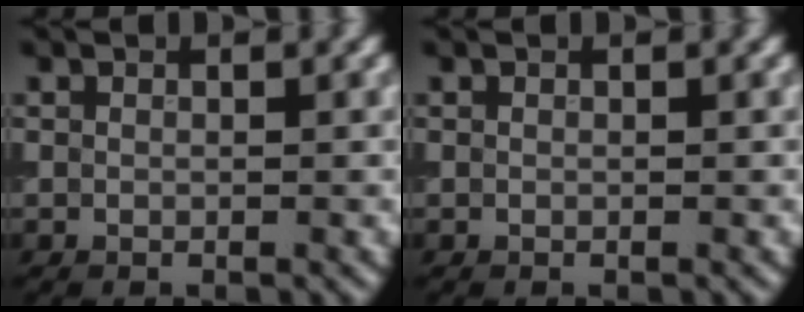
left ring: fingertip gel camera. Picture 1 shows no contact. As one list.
[{"total": 0.0}]